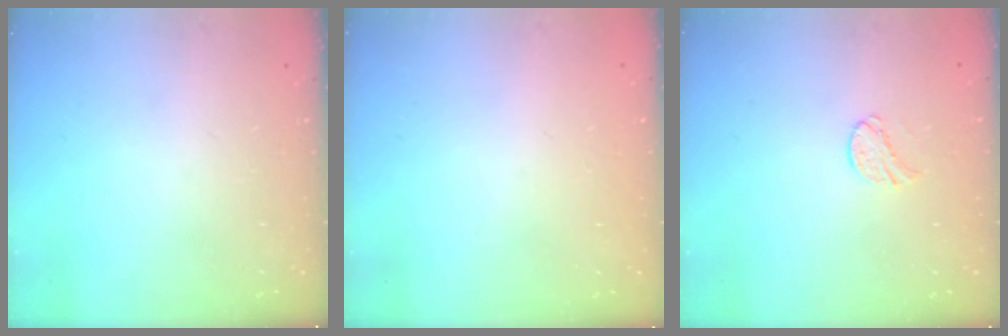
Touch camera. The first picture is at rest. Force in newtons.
{"total": 0.6, "press": 0.5, "slide": 0.1}
{"total": 6.6, "press": 6.6, "slide": 0.5}